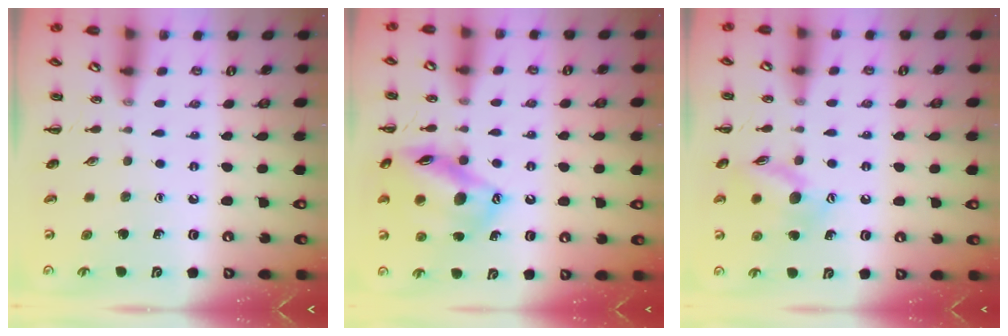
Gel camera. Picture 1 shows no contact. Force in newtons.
{"total": 16.1, "press": 15.9, "slide": 2.7}
{"total": 12.4, "press": 12.4, "slide": 1.1}